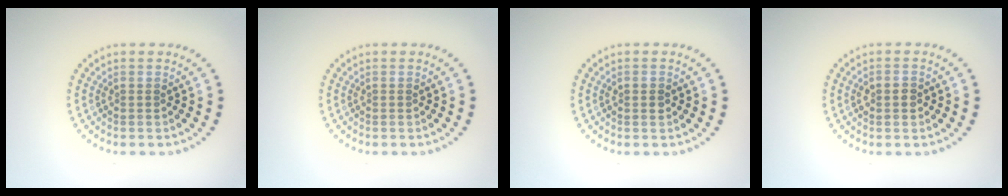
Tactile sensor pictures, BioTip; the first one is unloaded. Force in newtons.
{"total": 0.0}
{"total": 1.2, "press": 1.2, "slide": 0.0}
{"total": 1.3, "press": 1.3, "slide": 0.3}